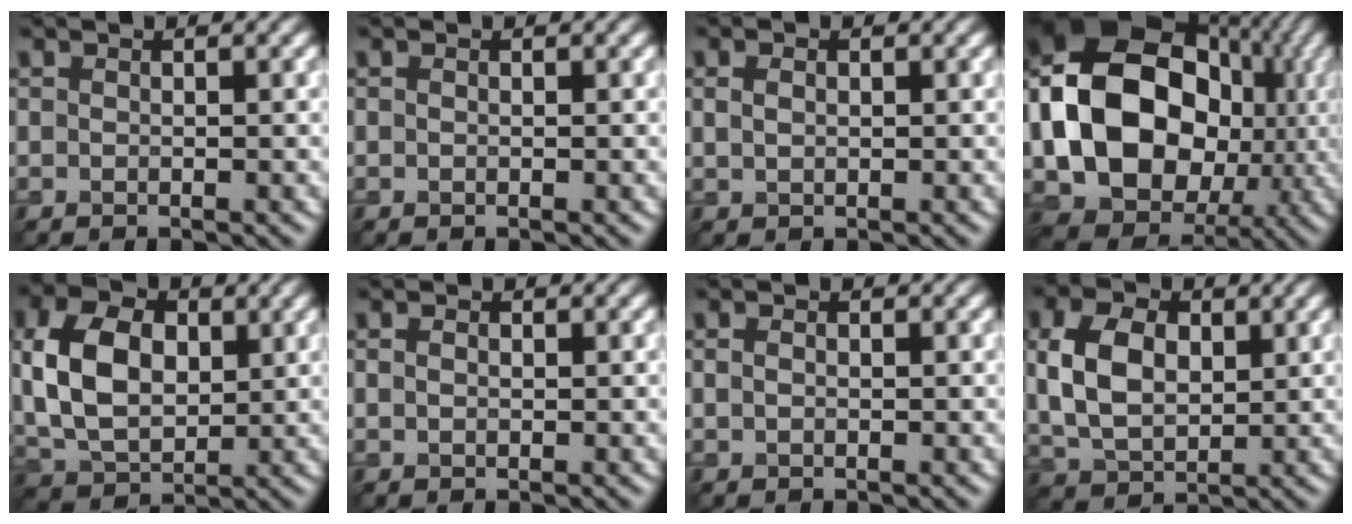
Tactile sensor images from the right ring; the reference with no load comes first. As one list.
[{"total": 0.0}, {"total": 1.2, "force": [0.3, 0.8, 0.8], "torque": [-0.019, 0.000, 0.009]}, {"total": 19.3, "force": [0.5, 15.5, 11.5], "torque": [-0.222, 0.006, 0.008]}, {"total": 9.1, "force": [1.5, 6.1, 6.6], "torque": [-0.150, 0.009, 0.024]}, {"total": 1.0, "force": [0.3, 0.7, 0.6], "torque": [-0.013, 0.002, 0.003]}, {"total": 0.8, "force": [0.1, 0.6, 0.5], "torque": [-0.011, 0.000, 0.004]}, {"total": 7.0, "force": [1.3, 4.8, 5.0], "torque": [-0.116, 0.006, 0.027]}]